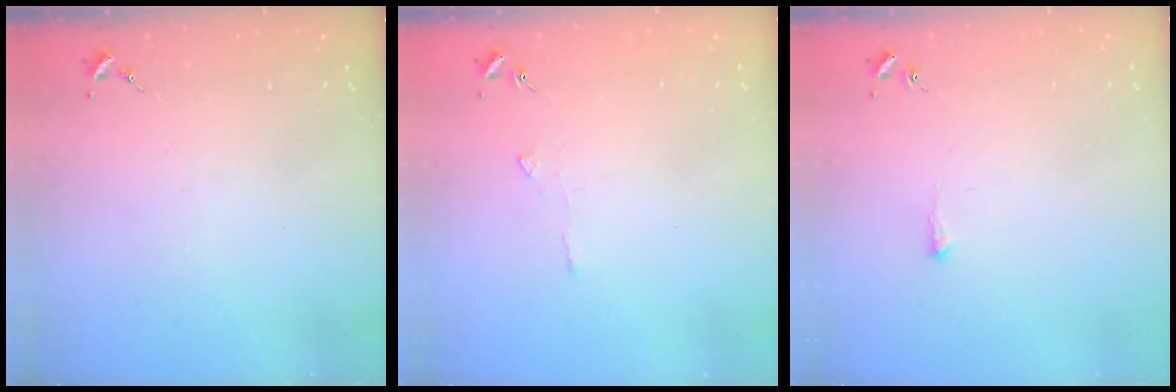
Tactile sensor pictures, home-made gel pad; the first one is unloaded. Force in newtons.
{"total": 3.4, "press": 3.3, "slide": 0.5}
{"total": 2.9, "press": 2.8, "slide": 0.5}